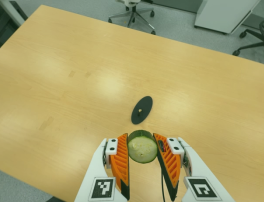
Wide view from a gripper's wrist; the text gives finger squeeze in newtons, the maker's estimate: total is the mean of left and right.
{"total": 10.3, "left": 9.9, "right": 10.8}